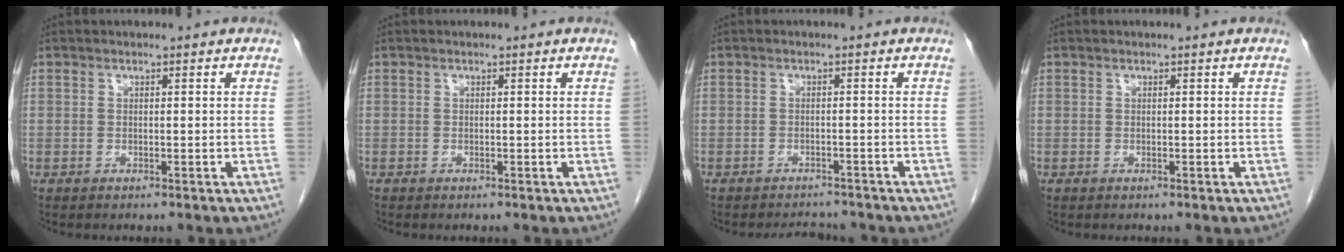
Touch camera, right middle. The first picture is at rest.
{"total": 0.0}
{"total": 3.8, "force": [-3.7, 0.9, 0.4], "torque": [-0.009, -0.007, -0.053]}
{"total": 0.0}